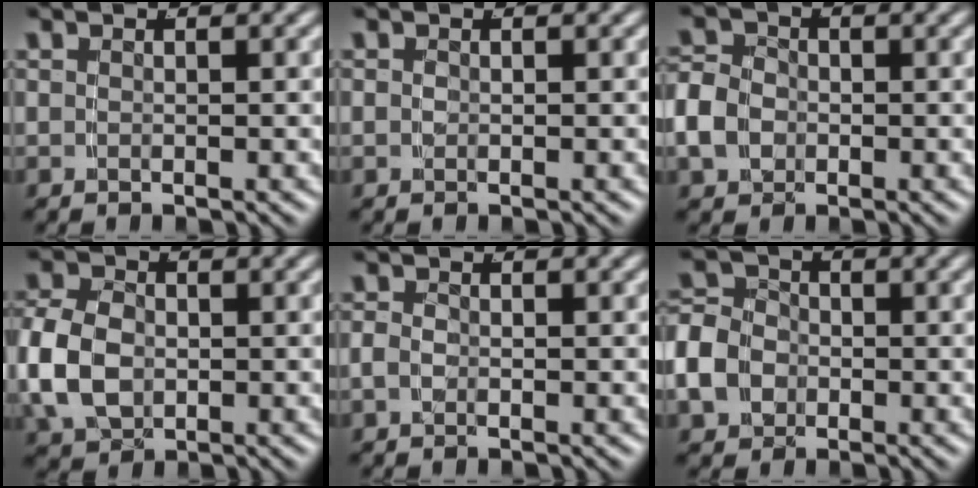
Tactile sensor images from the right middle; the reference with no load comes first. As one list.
[{"total": 0.0}, {"total": 3.7, "force": [-0.9, 3.1, 1.9], "torque": [-0.055, -0.012, -0.010]}, {"total": 5.1, "force": [-0.6, 4.0, 3.1], "torque": [-0.087, -0.017, 0.002]}, {"total": 1.2, "force": [-0.6, 0.7, 0.8], "torque": [-0.024, -0.007, -0.005]}, {"total": 5.9, "force": [-1.1, 5.0, 2.8], "torque": [-0.069, -0.017, -0.017]}]